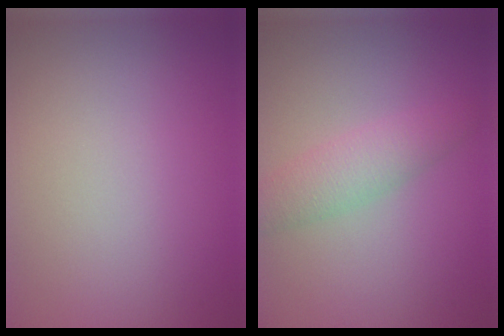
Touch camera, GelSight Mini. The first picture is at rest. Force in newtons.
{"total": 2.9, "press": 2.9, "slide": 0.0}